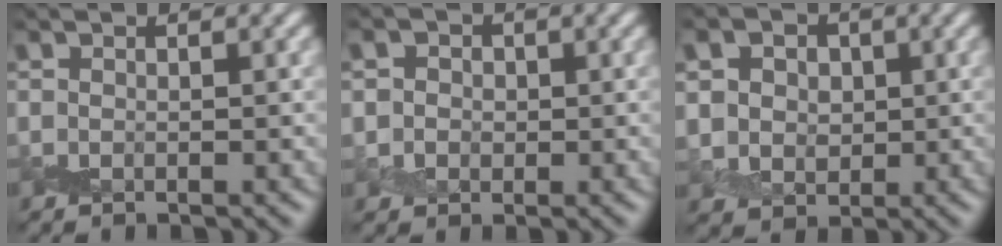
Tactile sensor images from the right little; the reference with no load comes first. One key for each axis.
{"total": 2.6, "fx": 0.5, "fy": 2.4, "fz": 1.0, "tx": -0.001, "ty": 0.006, "tz": -0.002}
{"total": 6.8, "fx": 2.2, "fy": 5.4, "fz": 3.4, "tx": -0.069, "ty": 0.019, "tz": 0.019}